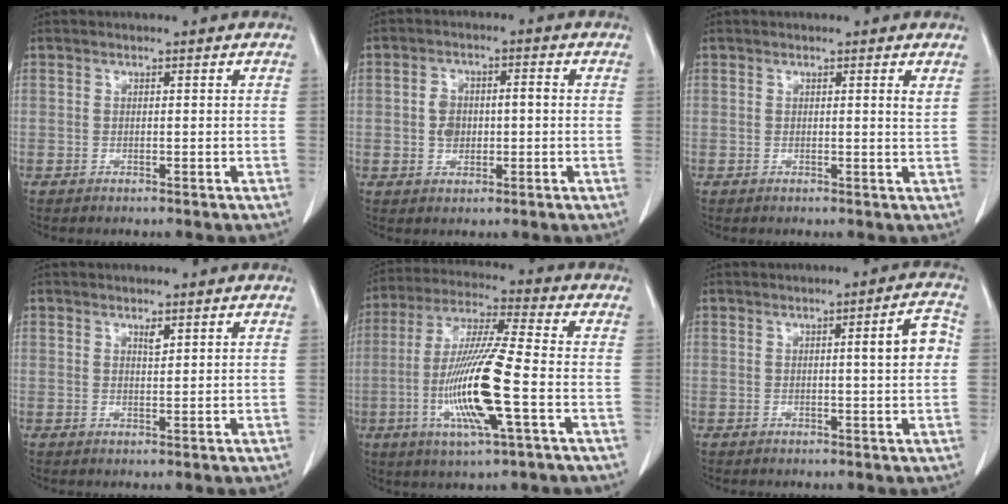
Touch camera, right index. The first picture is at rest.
{"total": 4.6, "force": [-0.3, 3.1, 3.4], "torque": [-0.069, 0.018, -0.002]}
{"total": 1.0, "force": [0.7, -0.2, 0.8], "torque": [-0.018, -0.006, 0.007]}
{"total": 1.2, "force": [0.8, 0.3, 0.8], "torque": [-0.016, -0.005, 0.015]}
{"total": 14.9, "force": [-3.7, 0.6, 14.4], "torque": [-0.292, -0.015, -0.073]}
{"total": 4.7, "force": [0.4, 0.2, 4.7], "torque": [-0.064, 0.007, 0.003]}